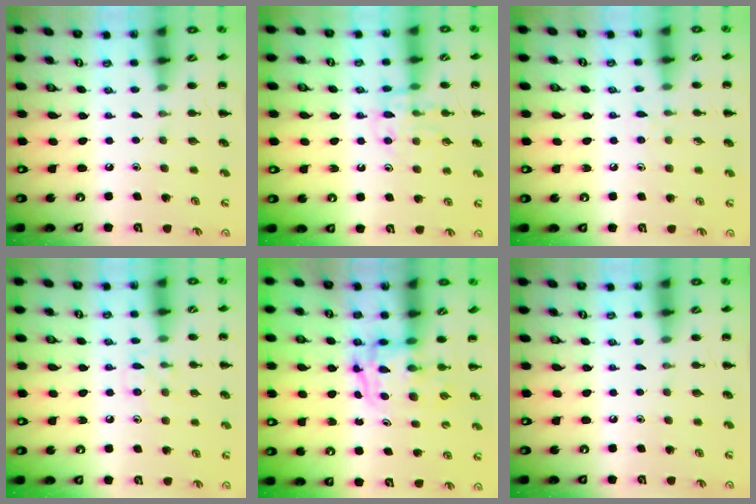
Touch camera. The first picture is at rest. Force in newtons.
{"total": 11.0, "press": 11.0, "slide": 1.1}
{"total": 4.9, "press": 4.4, "slide": 2.0}
{"total": 6.5, "press": 6.2, "slide": 1.9}
{"total": 3.2, "press": 3.2, "slide": 0.6}
{"total": 0.0}